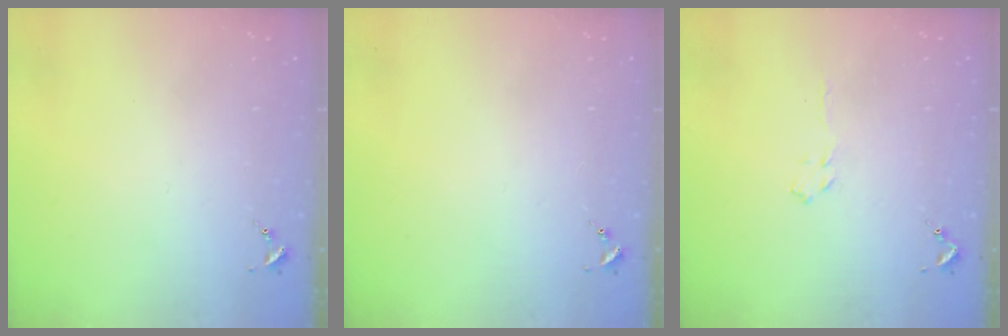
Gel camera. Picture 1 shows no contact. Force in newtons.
{"total": 0.0}
{"total": 3.5, "press": 3.4, "slide": 0.5}